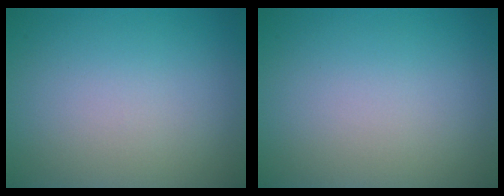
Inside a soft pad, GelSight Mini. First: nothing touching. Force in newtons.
{"total": 0.0}